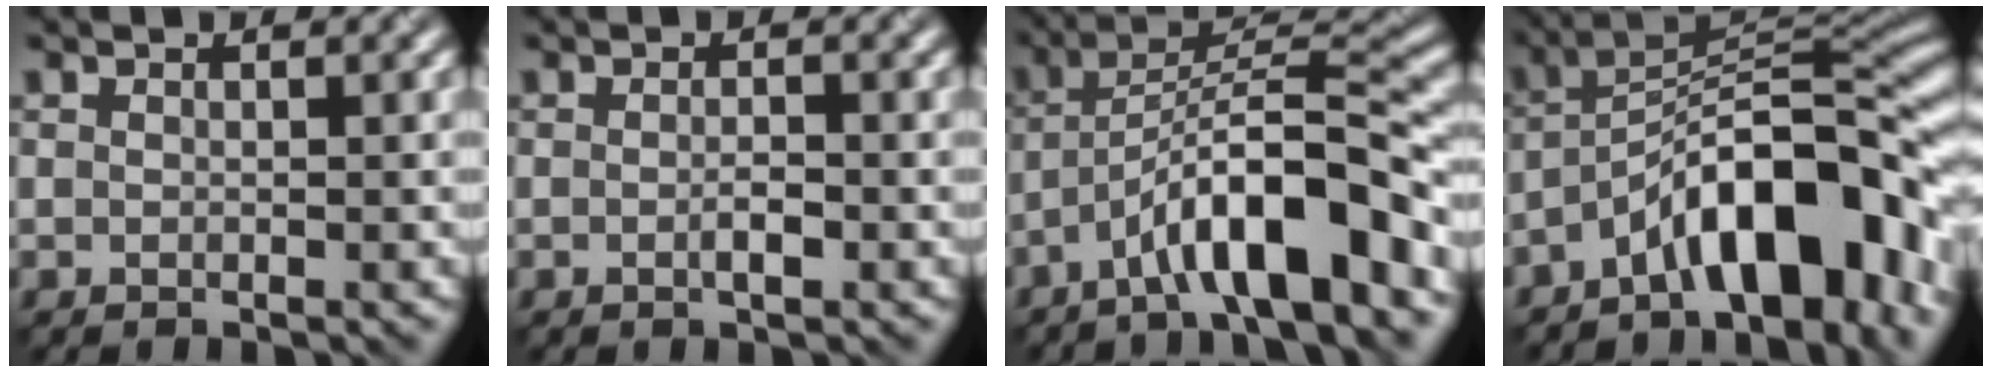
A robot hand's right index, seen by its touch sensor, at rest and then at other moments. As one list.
[{"total": 1.3, "force": [-0.4, 0.3, 1.2], "torque": [-0.021, -0.001, -0.006]}, {"total": 9.6, "force": [-5.1, 2.0, 7.8], "torque": [-0.123, 0.024, -0.086]}, {"total": 11.2, "force": [-5.6, 3.9, 8.9], "torque": [-0.119, 0.022, -0.102]}]